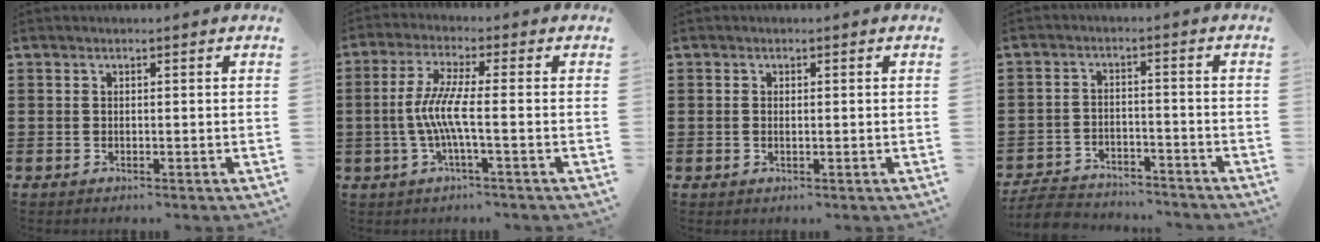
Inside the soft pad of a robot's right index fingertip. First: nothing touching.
{"total": 6.1, "force": [-1.3, 0.2, 5.9], "torque": [-0.136, -0.014, -0.036]}
{"total": 0.5, "force": [0.0, 0.2, 0.4], "torque": [-0.011, -0.002, 0.000]}
{"total": 5.9, "force": [-5.8, 1.0, 0.9], "torque": [-0.023, 0.007, -0.115]}